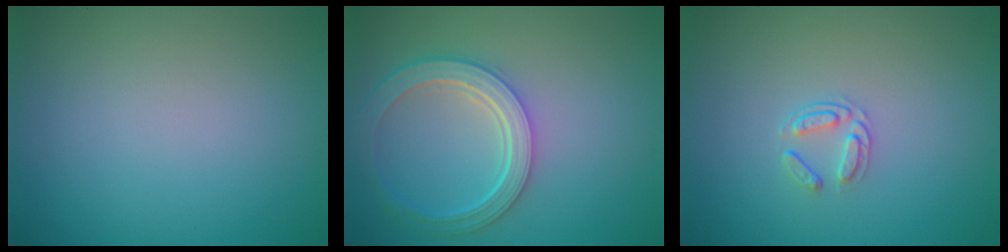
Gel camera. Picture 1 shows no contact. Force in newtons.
{"total": 4.9, "press": 3.8, "slide": 3.0}
{"total": 1.6, "press": 1.0, "slide": 1.2}